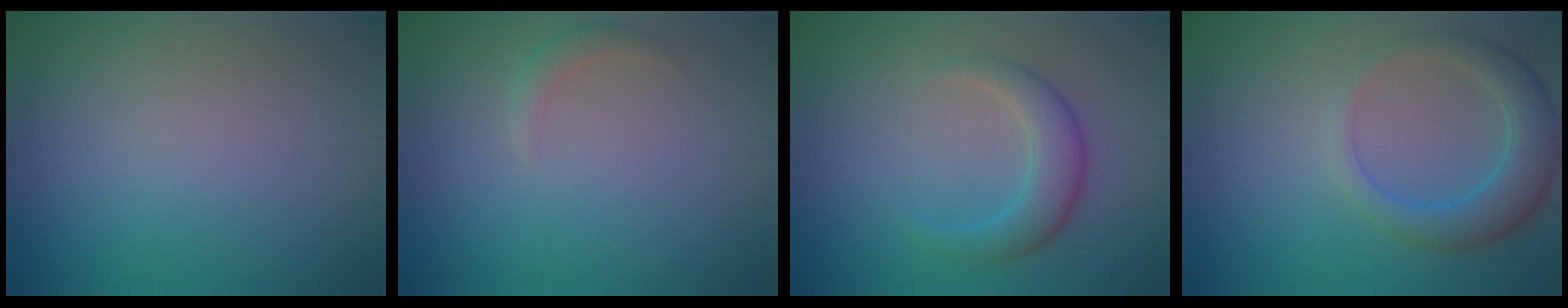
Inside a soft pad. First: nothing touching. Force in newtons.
{"total": 1.2, "press": 1.2, "slide": 0.2}
{"total": 3.3, "press": 3.3, "slide": 0.2}
{"total": 4.2, "press": 4.2, "slide": 0.2}